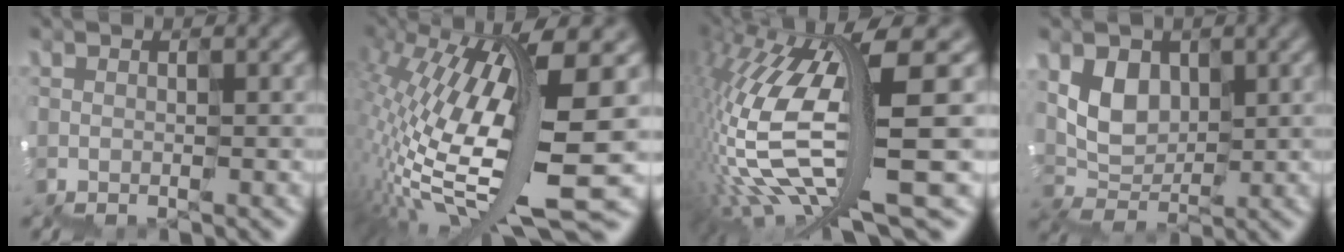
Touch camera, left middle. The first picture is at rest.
{"total": 12.7, "force": [0.2, 3.4, 12.2], "torque": [-0.244, 0.002, 0.015]}
{"total": 11.5, "force": [-1.3, 3.0, 11.0], "torque": [-0.246, 0.001, -0.004]}
{"total": 3.1, "force": [1.7, 2.5, 0.8], "torque": [-0.018, 0.003, 0.030]}